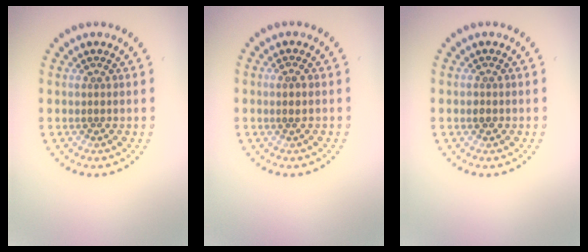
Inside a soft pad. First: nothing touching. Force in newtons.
{"total": 0.5, "press": 0.4, "slide": 0.4}
{"total": 0.7, "press": 0.7, "slide": 0.1}